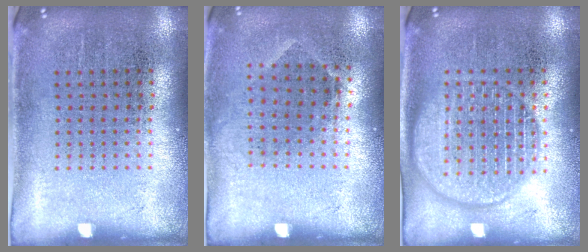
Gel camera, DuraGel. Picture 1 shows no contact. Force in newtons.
{"total": 0.8, "press": 0.6, "slide": 0.5}
{"total": 3.1, "press": 3.1, "slide": 0.3}